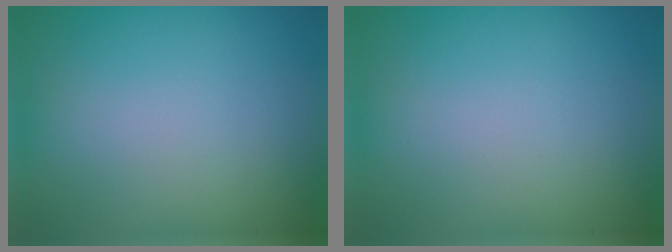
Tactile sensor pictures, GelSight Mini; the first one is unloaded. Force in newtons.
{"total": 0.0}